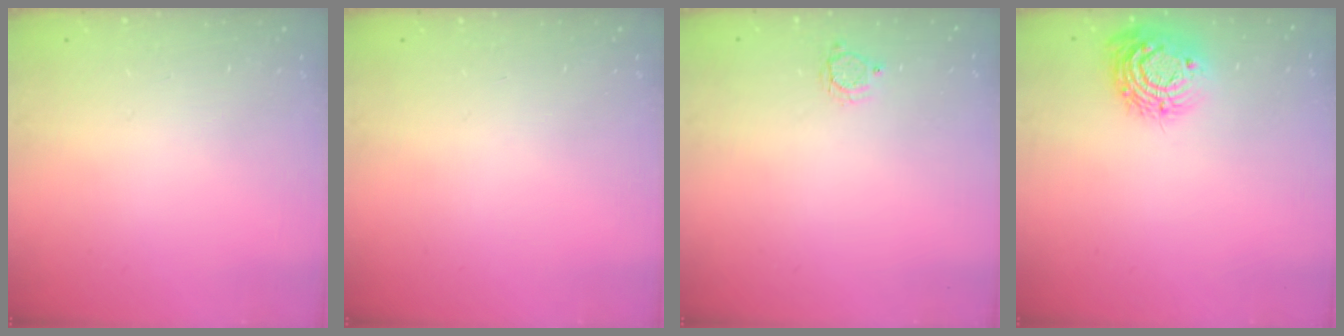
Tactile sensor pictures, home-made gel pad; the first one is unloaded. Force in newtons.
{"total": 0.0}
{"total": 3.0, "press": 3.0, "slide": 0.3}
{"total": 12.2, "press": 12.1, "slide": 0.8}